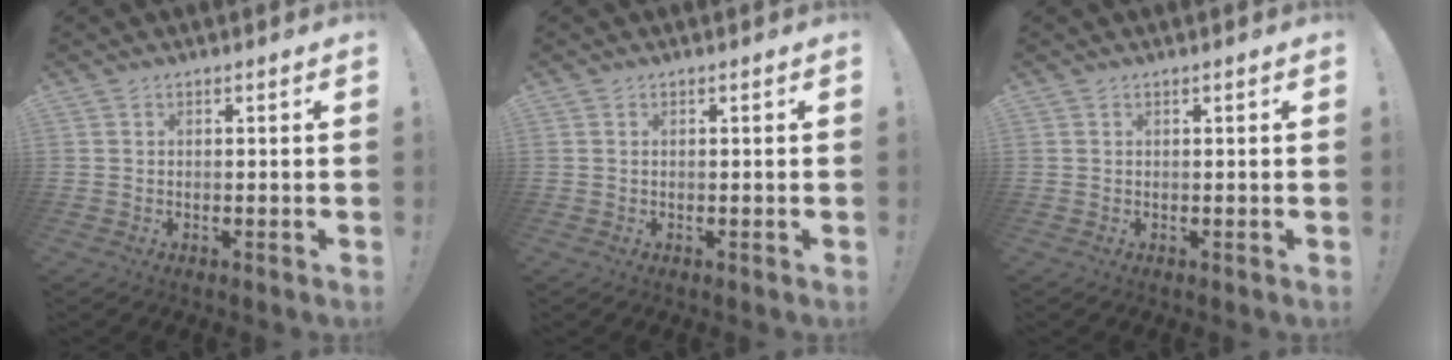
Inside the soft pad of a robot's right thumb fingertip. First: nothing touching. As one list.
[{"total": 0.0}, {"total": 0.0}]